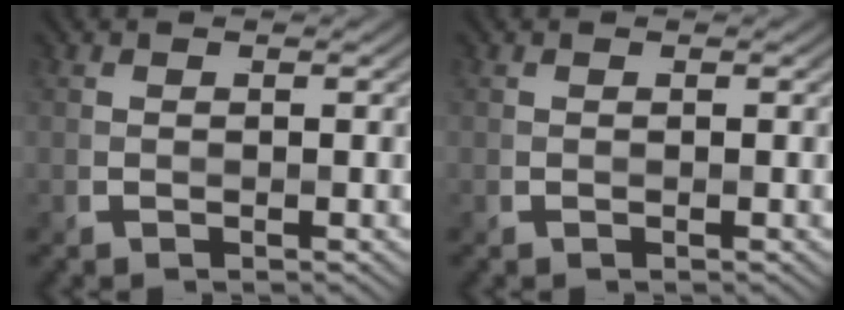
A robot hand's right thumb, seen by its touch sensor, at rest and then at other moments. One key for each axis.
{"total": 0.0}